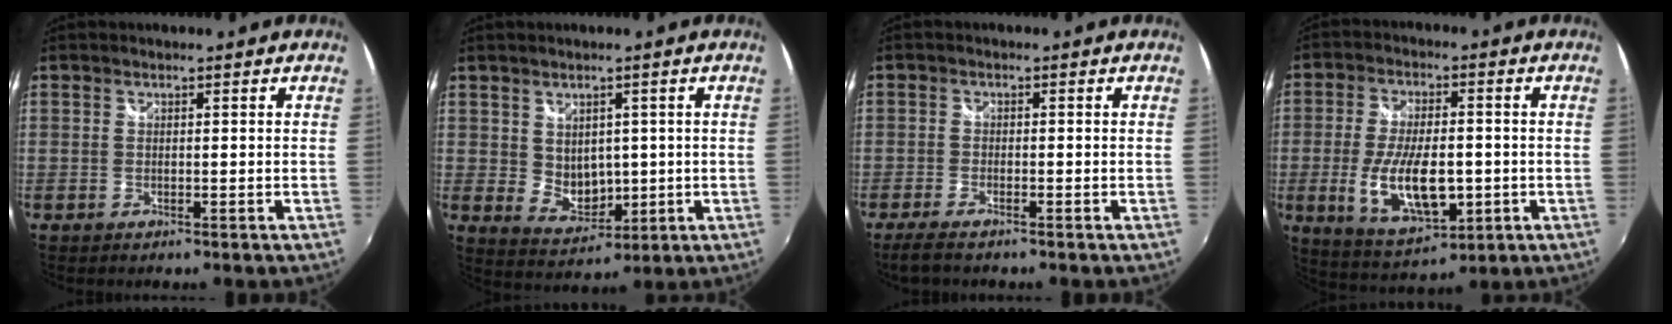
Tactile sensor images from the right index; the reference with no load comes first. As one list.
[{"total": 6.0, "force": [1.1, 5.0, 3.1], "torque": [-0.052, -0.006, 0.039]}, {"total": 4.4, "force": [-3.4, 1.1, 2.5], "torque": [-0.065, -0.013, -0.067]}, {"total": 13.9, "force": [-2.7, 6.3, 12.1], "torque": [-0.235, -0.020, -0.033]}]